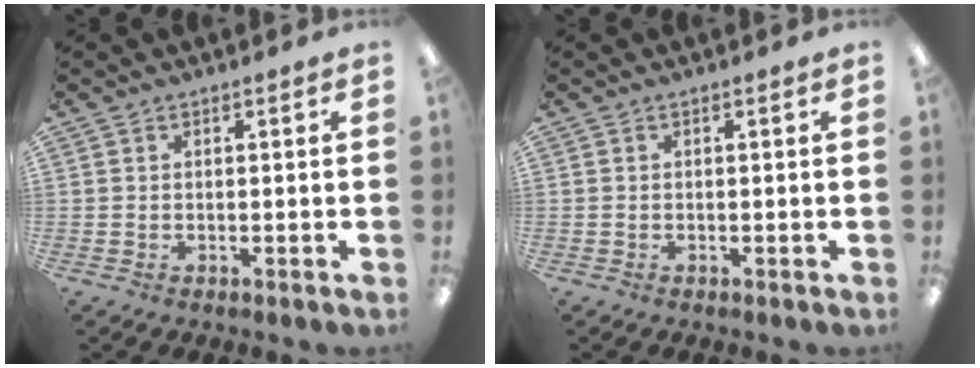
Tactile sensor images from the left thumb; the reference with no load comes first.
{"total": 0.0}